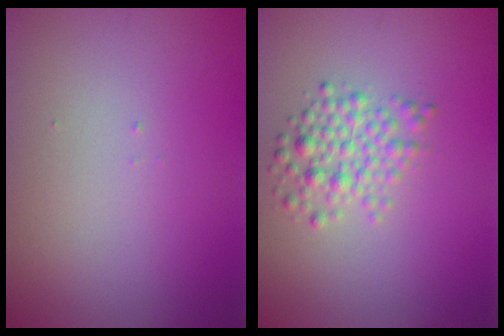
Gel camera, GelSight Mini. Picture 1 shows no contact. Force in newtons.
{"total": 3.0, "press": 3.0, "slide": 0.2}